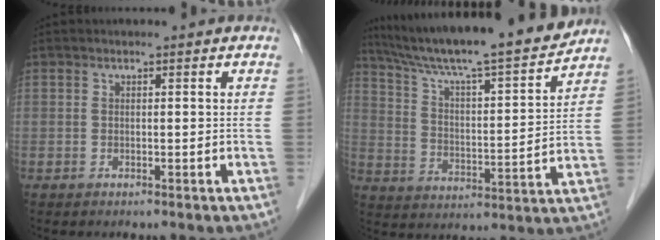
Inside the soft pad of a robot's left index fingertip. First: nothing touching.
{"total": 19.2, "force": [17.0, 0.2, 8.8], "torque": [-0.148, -0.010, 0.263]}